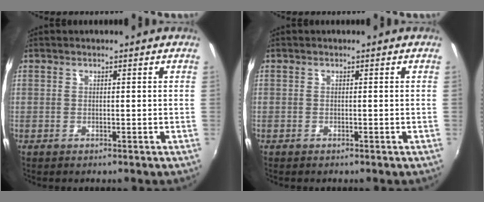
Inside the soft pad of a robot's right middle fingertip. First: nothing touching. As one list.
[{"total": 0.0}]